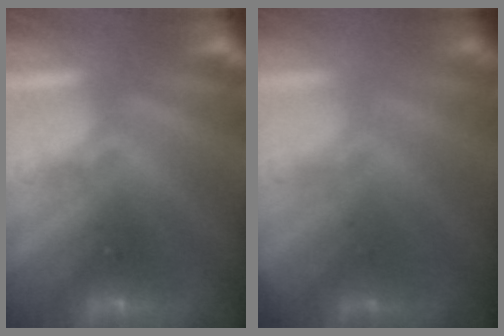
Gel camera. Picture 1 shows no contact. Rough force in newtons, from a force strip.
{"total": 1.8}